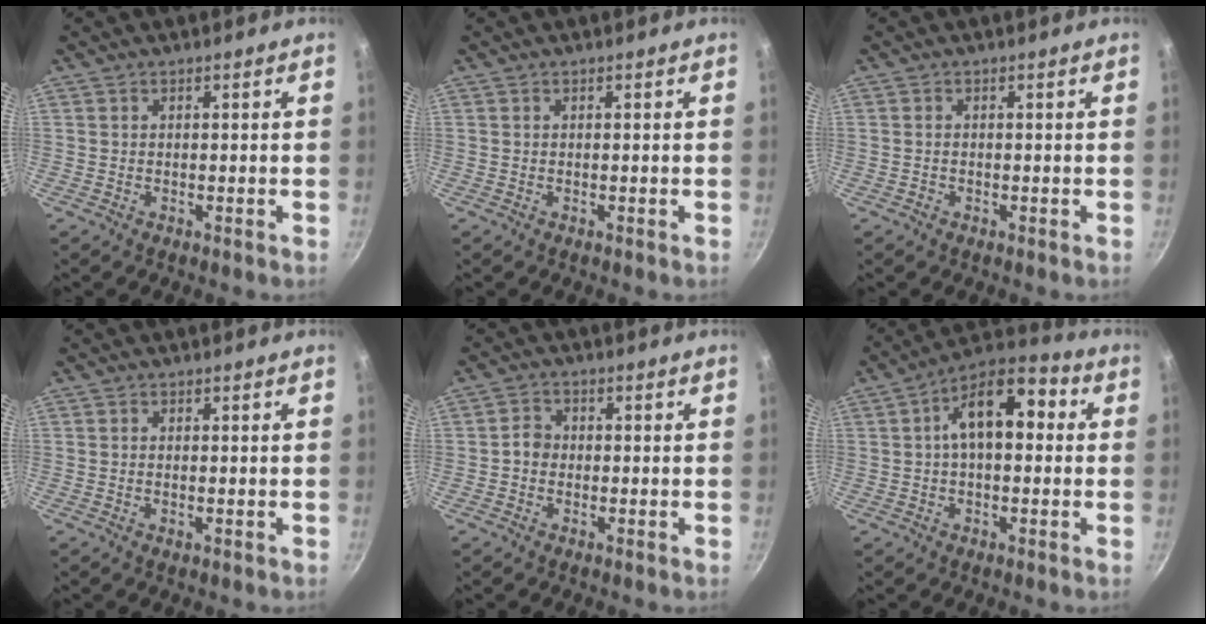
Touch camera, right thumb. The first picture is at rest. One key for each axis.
{"total": 0.0}
{"total": 0.6, "fx": -0.3, "fy": 0.5, "fz": 0.1, "tx": -0.001, "ty": 0.002, "tz": -0.004}
{"total": 0.8, "fx": -0.1, "fy": 0.3, "fz": 0.7, "tx": -0.015, "ty": -0.001, "tz": -0.002}
{"total": 2.7, "fx": -0.5, "fy": 2.4, "fz": 1.3, "tx": -0.011, "ty": 0.014, "tz": -0.014}
{"total": 13.2, "fx": 1.9, "fy": 7.5, "fz": 10.7, "tx": -0.138, "ty": 0.037, "tz": 0.014}